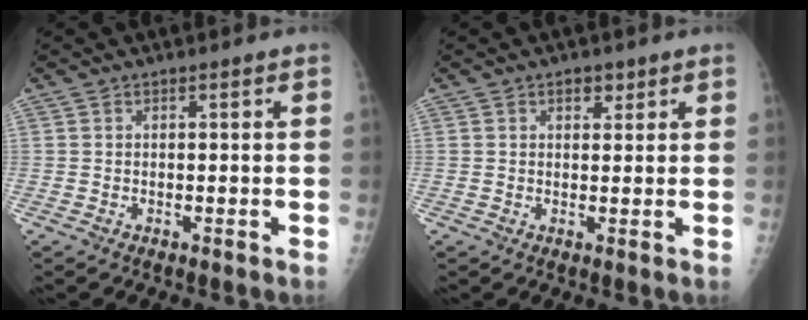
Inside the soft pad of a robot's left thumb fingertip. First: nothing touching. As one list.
[{"total": 2.3, "force": [1.3, 1.5, 1.1], "torque": [0.002, -0.005, 0.018]}]